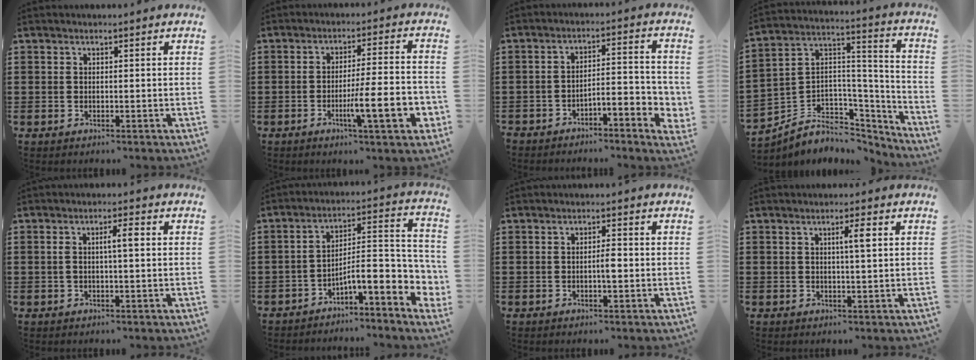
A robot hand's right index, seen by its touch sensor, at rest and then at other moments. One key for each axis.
{"total": 10.7, "fx": -3.5, "fy": 1.5, "fz": 10.0, "tx": -0.162, "ty": -0.007, "tz": -0.061}
{"total": 4.2, "fx": -3.6, "fy": 0.6, "fz": 2.1, "tx": -0.038, "ty": -0.004, "tz": -0.073}
{"total": 5.2, "fx": -2.0, "fy": 4.6, "fz": 1.1, "tx": -0.041, "ty": -0.017, "tz": -0.035}
{"total": 3.0, "fx": 0.2, "fy": 0.3, "fz": 3.0, "tx": -0.049, "ty": 0.000, "tz": -0.003}
{"total": 9.5, "fx": -4.5, "fy": 2.5, "fz": 8.0, "tx": -0.118, "ty": -0.019, "tz": -0.087}
{"total": 2.0, "fx": -0.4, "fy": 0.4, "fz": 1.9, "tx": -0.036, "ty": 0.001, "tz": -0.008}
{"total": 2.8, "fx": 0.7, "fy": 0.0, "fz": 2.7, "tx": -0.045, "ty": -0.003, "tz": 0.007}